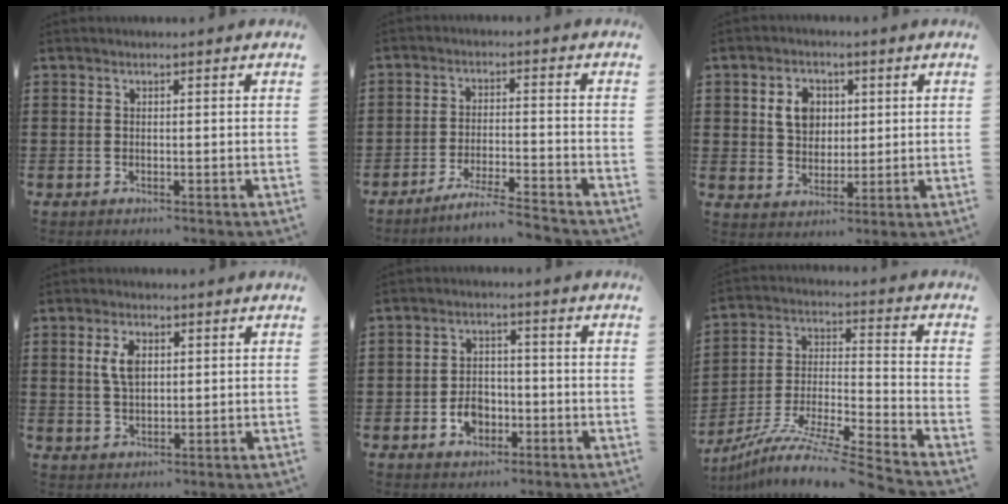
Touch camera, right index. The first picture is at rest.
{"total": 5.1, "force": [-4.7, -0.7, 1.7], "torque": [-0.035, -0.013, -0.092]}
{"total": 5.6, "force": [1.6, 4.6, 2.7], "torque": [-0.064, 0.014, 0.025]}
{"total": 4.6, "force": [1.2, 2.5, 3.7], "torque": [-0.080, 0.010, 0.020]}
{"total": 4.4, "force": [-1.7, 3.3, 2.2], "torque": [-0.037, 0.005, -0.034]}
{"total": 10.0, "force": [-9.0, -0.5, 4.5], "torque": [-0.083, -0.003, -0.183]}